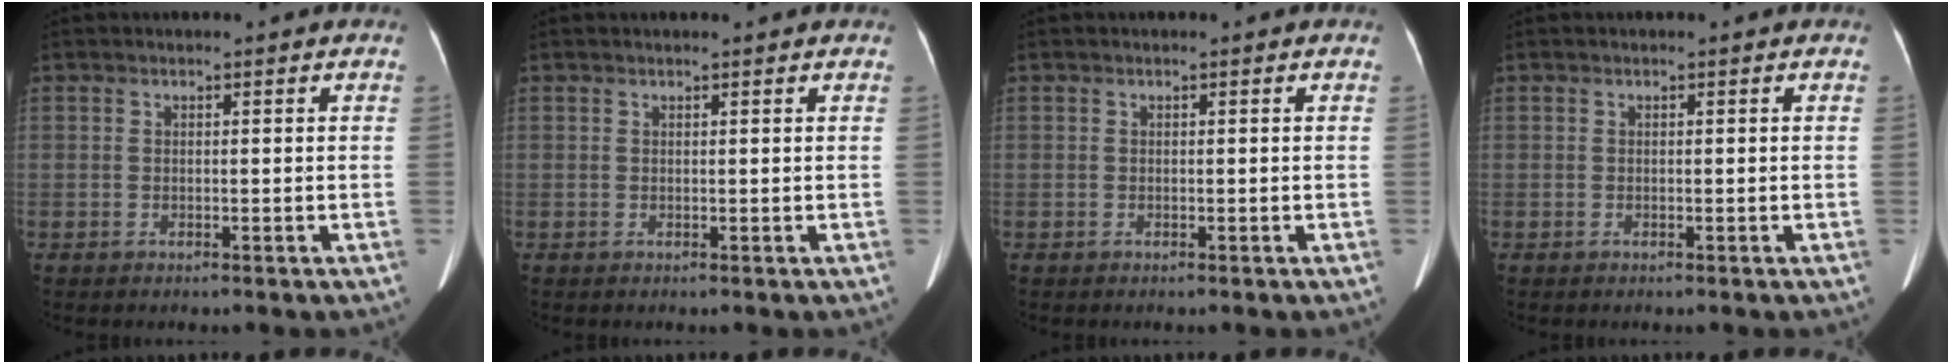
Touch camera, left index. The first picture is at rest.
{"total": 1.4, "force": [1.2, 0.1, 0.6], "torque": [-0.009, 0.017, 0.019]}
{"total": 0.0}
{"total": 0.0}